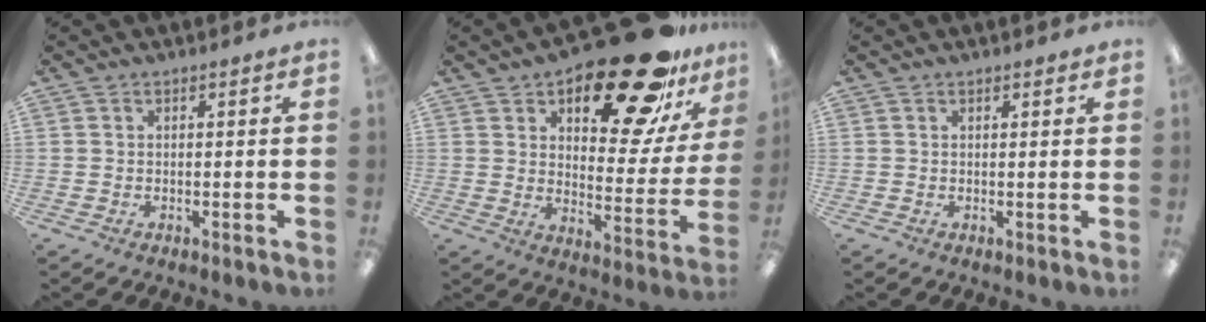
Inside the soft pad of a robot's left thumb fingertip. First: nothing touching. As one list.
[{"total": 24.1, "force": [17.7, 8.9, 13.7], "torque": [-0.184, -0.115, 0.288]}, {"total": 0.8, "force": [0.6, 0.3, 0.5], "torque": [-0.002, -0.002, 0.009]}]